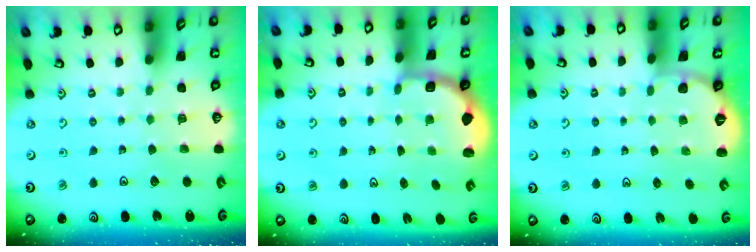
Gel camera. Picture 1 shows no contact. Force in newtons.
{"total": 2.3, "press": 2.1, "slide": 1.0}
{"total": 0.0}